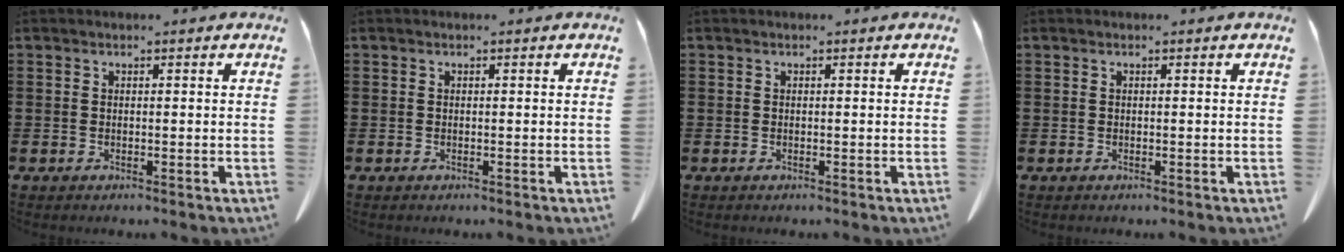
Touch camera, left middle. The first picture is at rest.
{"total": 0.0}
{"total": 0.0}
{"total": 0.0}